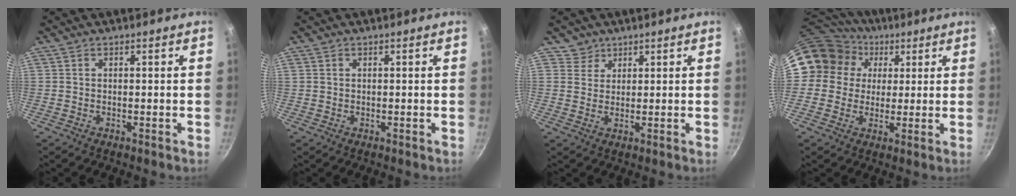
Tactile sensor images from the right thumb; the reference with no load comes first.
{"total": 0.0}
{"total": 3.1, "force": [1.9, 2.4, -0.4], "torque": [0.036, -0.002, 0.027]}
{"total": 14.2, "force": [4.2, 12.7, 4.8], "torque": [-0.064, 0.016, 0.059]}